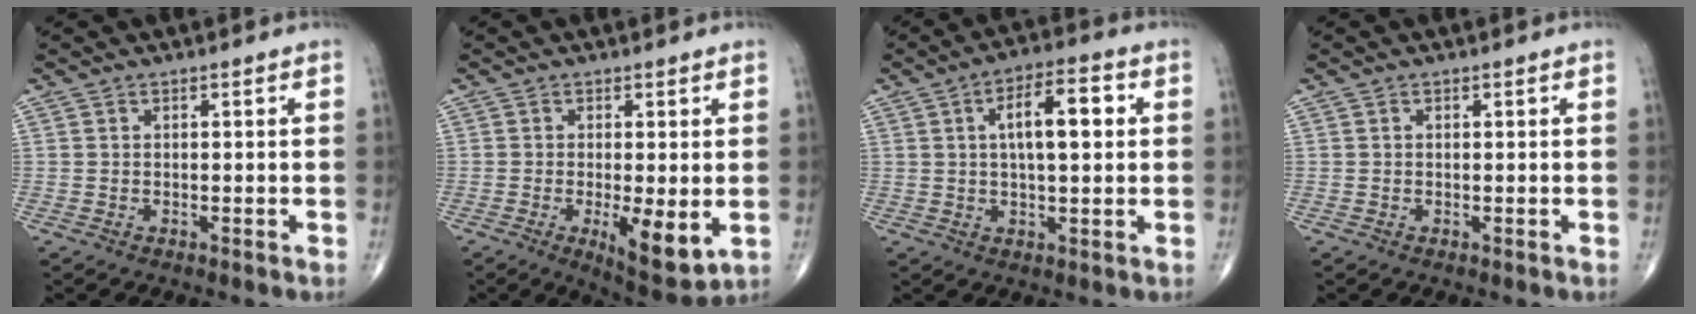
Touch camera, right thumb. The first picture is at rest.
{"total": 8.6, "force": [-1.8, 2.7, 8.0], "torque": [-0.119, -0.023, -0.024]}
{"total": 10.1, "force": [2.0, 3.9, 9.1], "torque": [-0.133, 0.014, 0.026]}
{"total": 0.0}